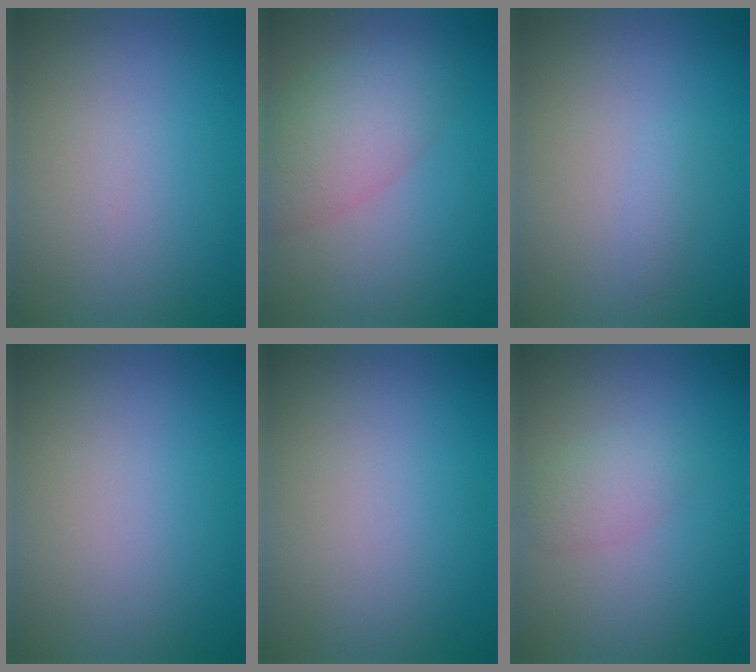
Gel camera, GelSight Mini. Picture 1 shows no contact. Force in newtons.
{"total": 4.9, "press": 4.9, "slide": 0.3}
{"total": 0.6, "press": 0.6, "slide": 0.0}
{"total": 0.0}
{"total": 0.0}
{"total": 1.8, "press": 1.8, "slide": 0.1}